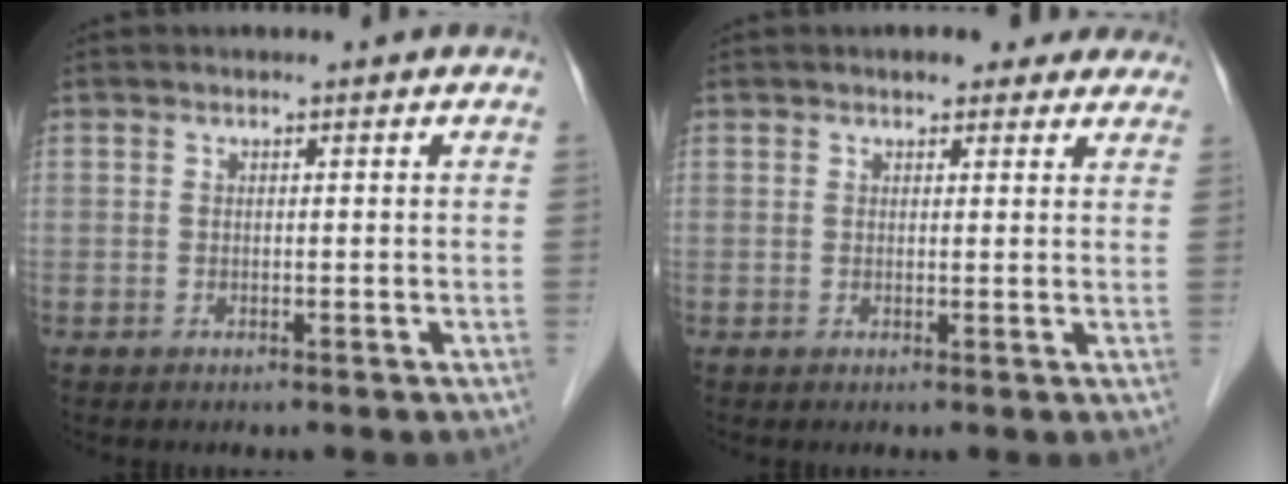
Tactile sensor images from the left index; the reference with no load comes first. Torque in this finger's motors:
{"motor_torque": [0.46, -0.59, 0.19, 0.02]}